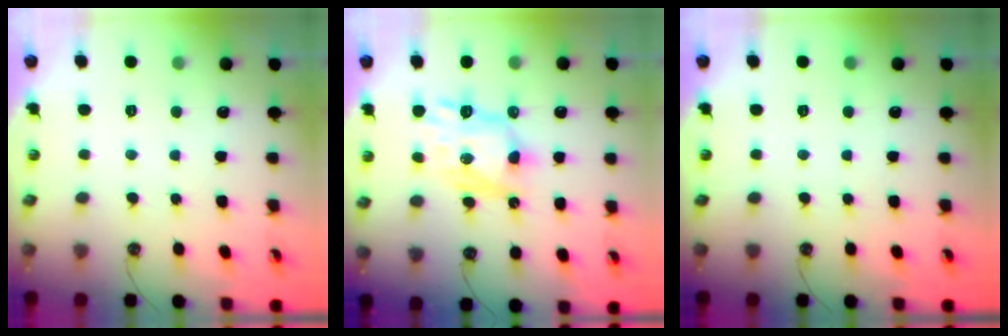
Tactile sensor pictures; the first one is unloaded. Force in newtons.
{"total": 9.6, "press": 9.5, "slide": 0.9}
{"total": 0.0}